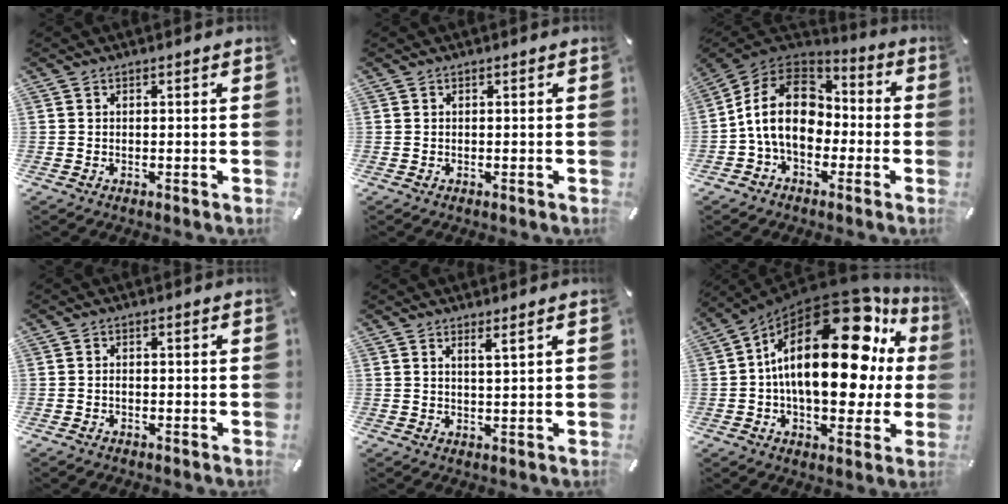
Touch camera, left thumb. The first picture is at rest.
{"total": 0.0}
{"total": 15.4, "force": [-2.0, 11.6, 10.0], "torque": [-0.208, 0.032, -0.037]}
{"total": 1.0, "force": [-0.5, 0.7, 0.6], "torque": [-0.013, 0.002, -0.010]}
{"total": 2.3, "force": [1.8, -0.4, 1.5], "torque": [-0.030, -0.006, 0.031]}
{"total": 28.9, "force": [7.1, 13.7, 24.4], "torque": [-0.396, -0.054, 0.117]}